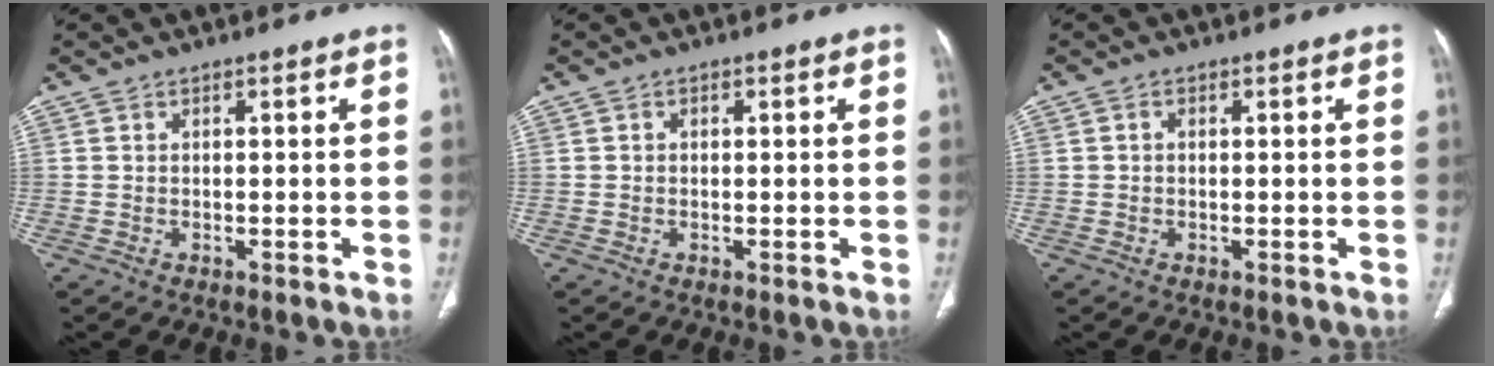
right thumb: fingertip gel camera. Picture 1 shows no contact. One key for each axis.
{"total": 0.6, "fx": 0.1, "fy": 0.5, "fz": 0.3, "tx": -0.003, "ty": 0.001, "tz": 0.001}
{"total": 0.7, "fx": 0.1, "fy": 0.5, "fz": 0.4, "tx": -0.006, "ty": 0.002, "tz": -0.001}